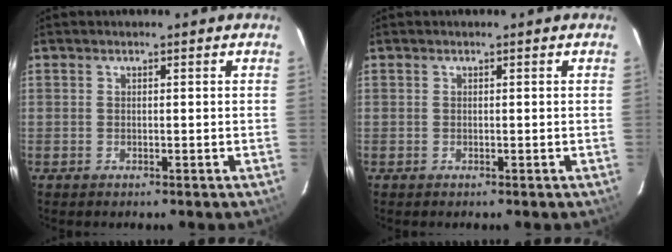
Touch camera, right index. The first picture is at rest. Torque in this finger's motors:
{"motor_torque": [-0.01, 0.00, 0.00, 0.00]}